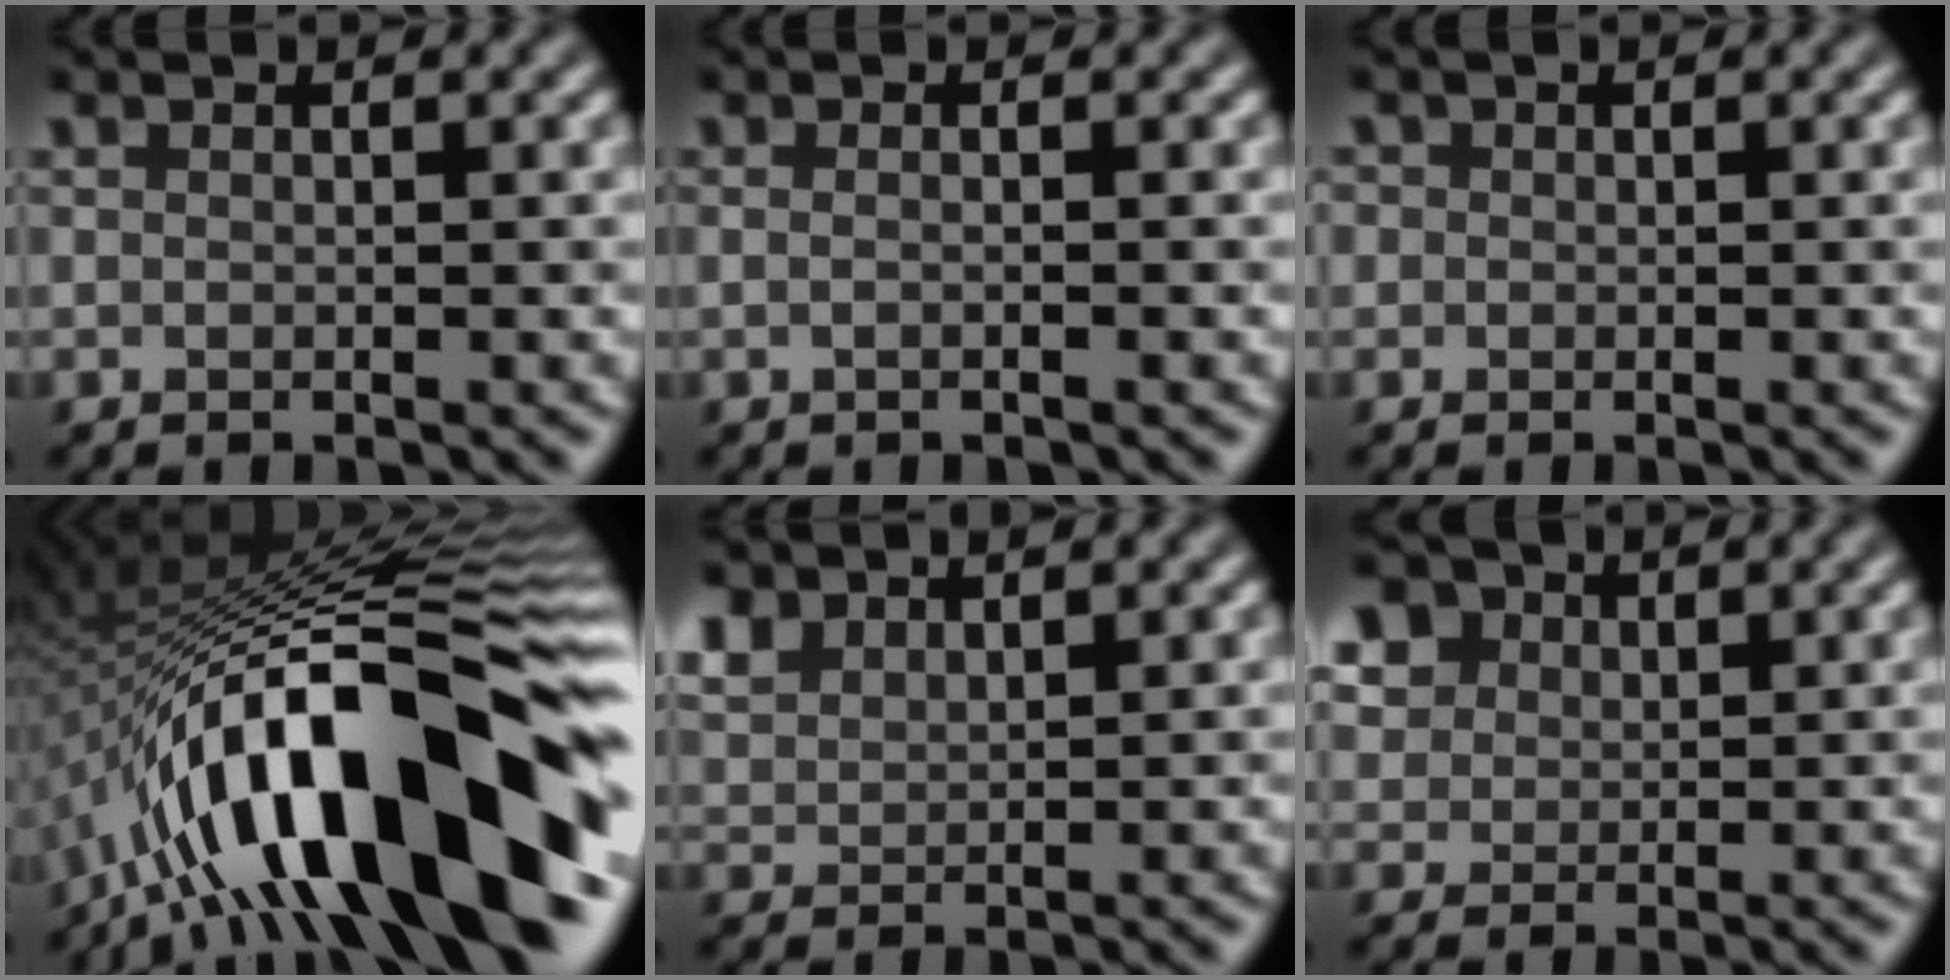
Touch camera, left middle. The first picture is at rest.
{"total": 1.4, "force": [0.0, 0.6, 1.2], "torque": [-0.005, -0.011, -0.011]}
{"total": 0.9, "force": [0.2, 0.9, 0.1], "torque": [0.006, -0.002, -0.003]}
{"total": 18.7, "force": [-7.2, 6.0, 16.1], "torque": [-0.234, 0.038, -0.135]}
{"total": 2.6, "force": [2.1, 1.2, 0.8], "torque": [-0.027, 0.010, 0.048]}
{"total": 9.9, "force": [5.2, 7.2, 4.4], "torque": [-0.107, 0.029, 0.073]}